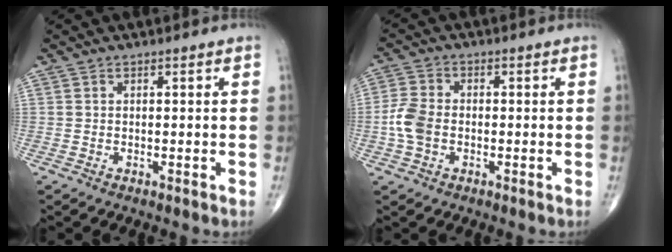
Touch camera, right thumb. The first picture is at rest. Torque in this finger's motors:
{"motor_torque": [-0.12, 0.24, 0.56, -0.01, 0.01]}